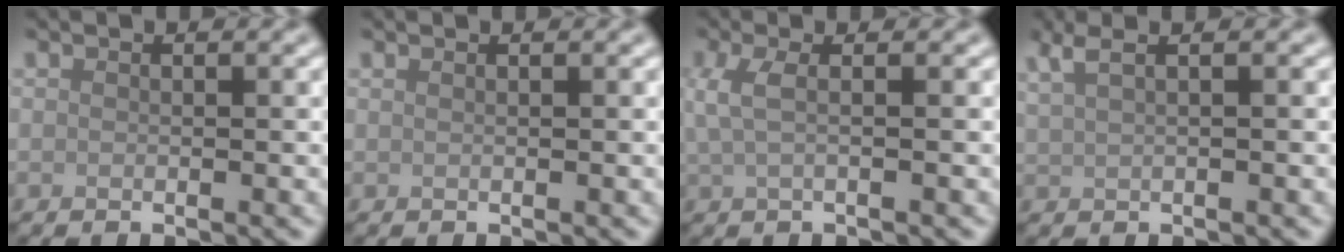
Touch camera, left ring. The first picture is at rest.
{"total": 0.7, "force": [0.5, 0.3, 0.4], "torque": [-0.002, -0.002, 0.003]}
{"total": 2.2, "force": [0.3, 0.6, 2.0], "torque": [-0.043, 0.005, 0.004]}
{"total": 3.2, "force": [2.0, 1.2, 2.2], "torque": [-0.033, 0.014, 0.018]}